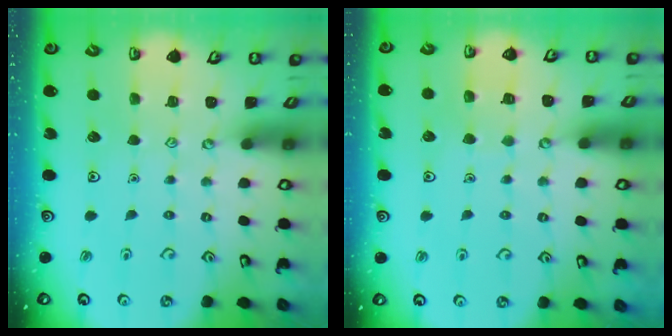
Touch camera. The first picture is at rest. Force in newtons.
{"total": 4.7, "press": 4.6, "slide": 0.4}